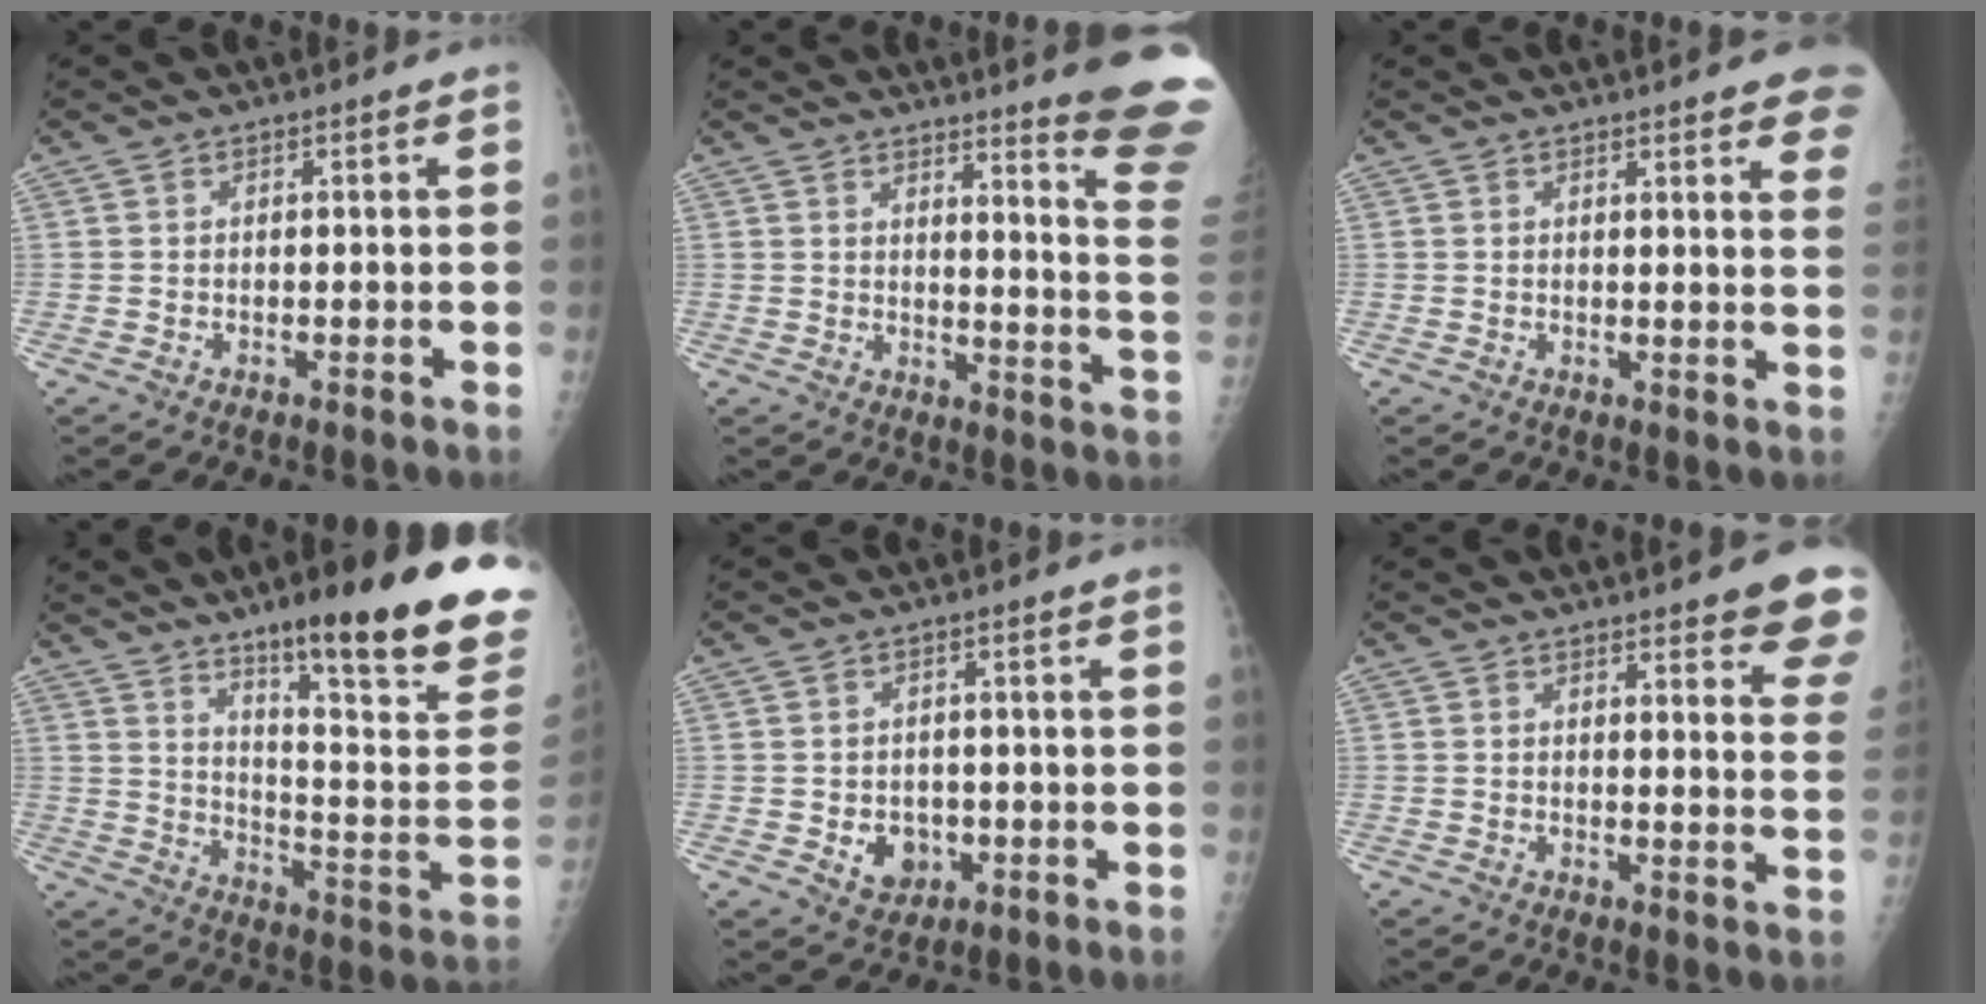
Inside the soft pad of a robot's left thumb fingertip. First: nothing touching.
{"total": 17.1, "force": [15.0, -0.7, 8.3], "torque": [-0.089, -0.176, 0.164]}
{"total": 10.5, "force": [8.1, 1.8, 6.4], "torque": [-0.054, -0.025, 0.077]}
{"total": 26.3, "force": [17.0, 3.9, 19.7], "torque": [-0.246, -0.083, 0.249]}
{"total": 4.9, "force": [-1.1, 4.1, 2.5], "torque": [-0.016, 0.004, -0.006]}
{"total": 12.2, "force": [9.9, 2.4, 6.6], "torque": [-0.043, -0.046, 0.099]}